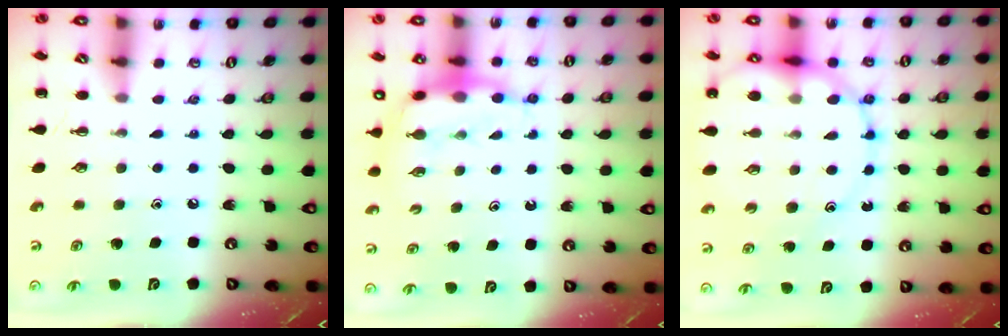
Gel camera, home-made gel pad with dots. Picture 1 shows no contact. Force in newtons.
{"total": 7.3, "press": 7.2, "slide": 0.8}
{"total": 17.9, "press": 17.3, "slide": 4.3}